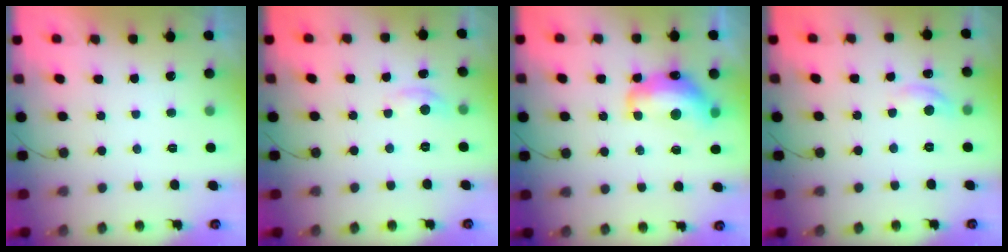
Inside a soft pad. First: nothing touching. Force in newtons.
{"total": 4.4, "press": 4.3, "slide": 0.5}
{"total": 13.3, "press": 13.3, "slide": 1.1}
{"total": 7.5, "press": 7.5, "slide": 0.6}